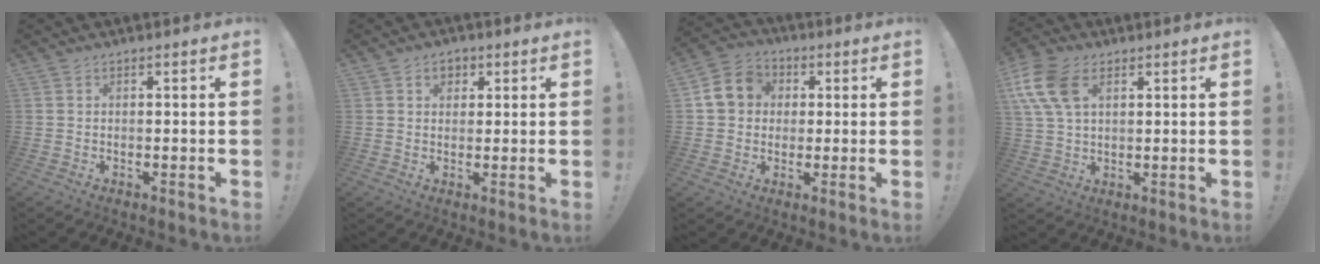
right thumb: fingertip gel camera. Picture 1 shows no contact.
{"total": 3.5, "force": [1.4, 2.8, 1.6], "torque": [-0.014, -0.002, 0.022]}
{"total": 10.3, "force": [1.8, 9.2, 4.3], "torque": [-0.060, 0.014, 0.042]}
{"total": 12.6, "force": [4.5, 8.3, 8.4], "torque": [-0.175, -0.004, 0.088]}